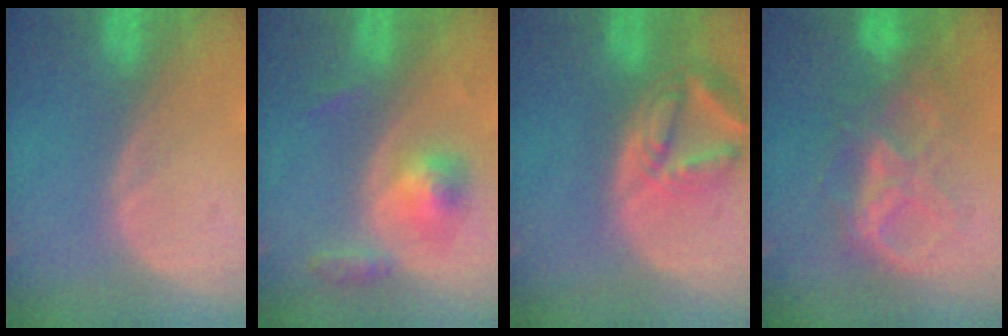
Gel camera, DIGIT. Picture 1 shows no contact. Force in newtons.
{"total": 5.2, "press": 4.9, "slide": 1.7}
{"total": 7.8, "press": 6.9, "slide": 3.6}
{"total": 7.2, "press": 7.2, "slide": 0.3}